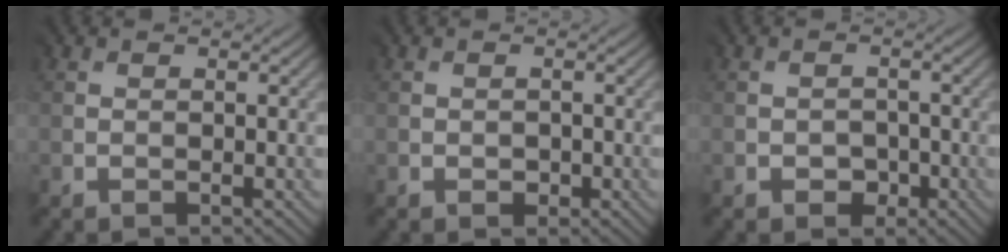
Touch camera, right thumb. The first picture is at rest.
{"total": 0.9, "force": [-0.6, 0.6, -0.1], "torque": [0.007, -0.005, -0.007]}
{"total": 1.6, "force": [-1.3, 0.9, -0.4], "torque": [0.013, -0.002, -0.022]}